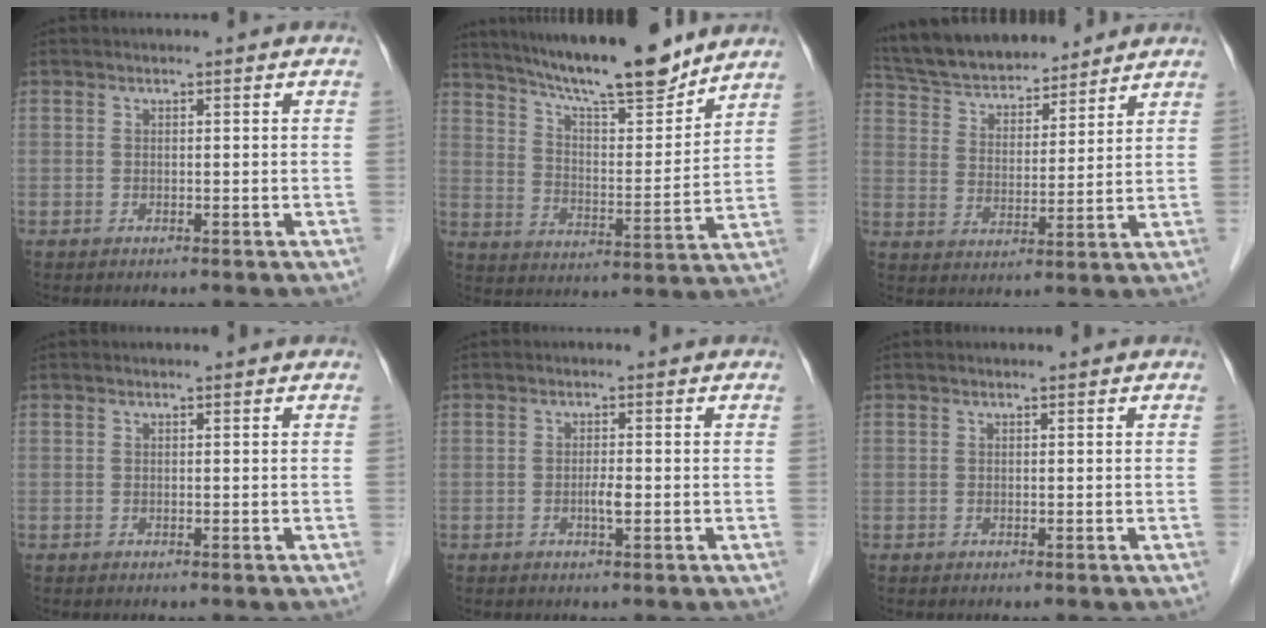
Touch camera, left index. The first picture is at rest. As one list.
[{"total": 16.4, "force": [14.4, 1.4, 7.8], "torque": [-0.128, -0.003, 0.231]}, {"total": 16.7, "force": [15.2, 4.7, 5.3], "torque": [-0.105, 0.029, 0.259]}, {"total": 0.0}, {"total": 1.5, "force": [-0.4, 0.2, 1.4], "torque": [-0.030, -0.001, -0.006]}, {"total": 0.0}]